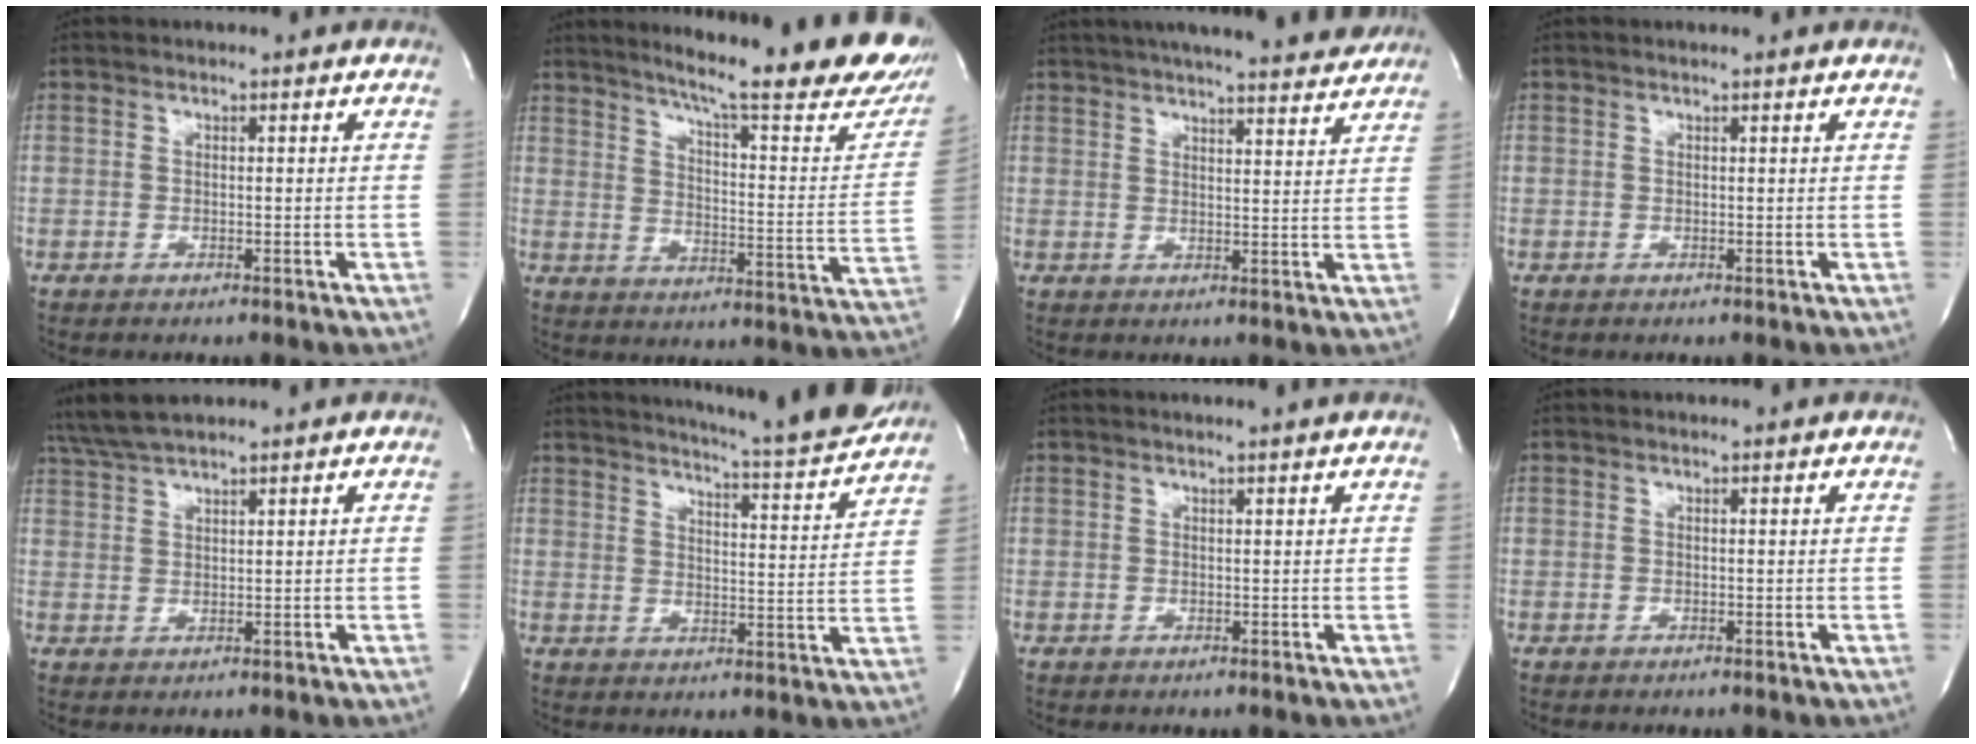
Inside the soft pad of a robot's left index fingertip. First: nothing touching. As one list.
[{"total": 27.5, "force": [22.4, 2.3, 15.8], "torque": [-0.227, -0.076, 0.277]}, {"total": 19.2, "force": [17.1, 2.2, 8.5], "torque": [-0.137, 0.022, 0.226]}, {"total": 1.6, "force": [1.5, -0.2, 0.6], "torque": [-0.014, 0.009, 0.019]}, {"total": 6.0, "force": [5.4, 0.0, 2.6], "torque": [-0.060, 0.025, 0.108]}, {"total": 16.6, "force": [15.4, -0.7, 6.1], "torque": [-0.101, -0.051, 0.197]}, {"total": 1.9, "force": [1.6, -0.6, 0.8], "torque": [-0.018, 0.000, 0.027]}, {"total": 1.0, "force": [1.0, -0.1, 0.3], "torque": [-0.011, 0.007, 0.013]}]